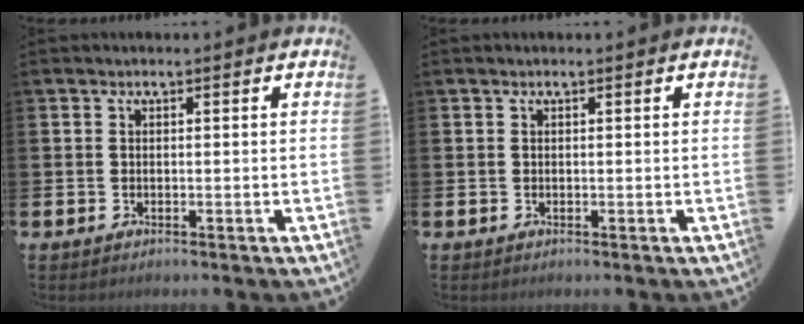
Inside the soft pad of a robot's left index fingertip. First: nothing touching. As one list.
[{"total": 0.0}]